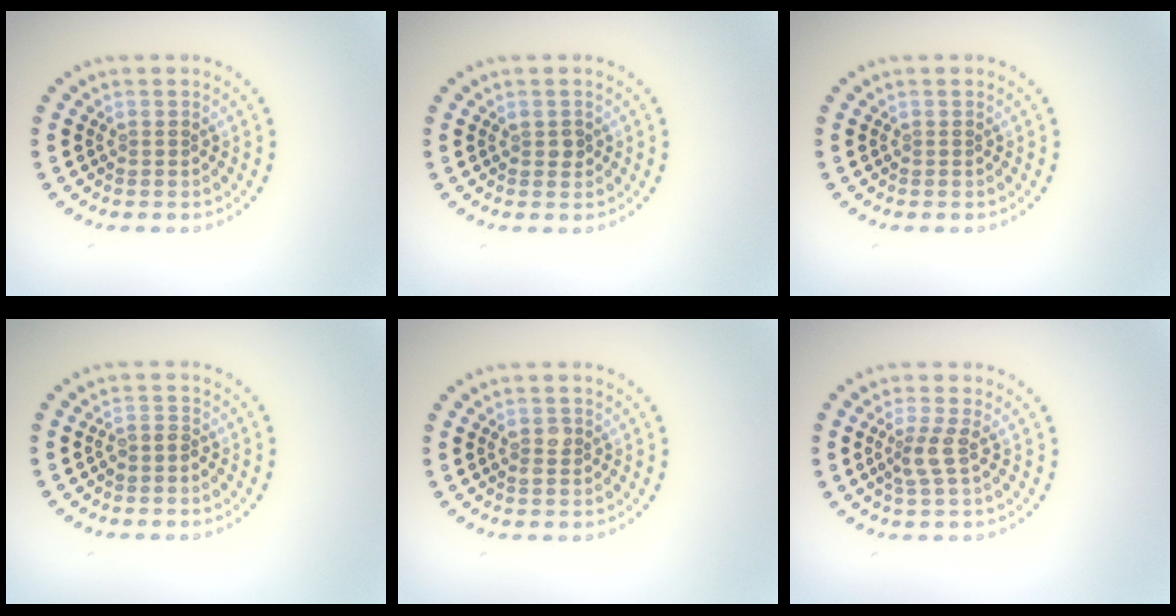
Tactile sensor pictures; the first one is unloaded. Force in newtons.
{"total": 0.8, "press": 0.8, "slide": 0.2}
{"total": 0.0}
{"total": 1.0, "press": 0.7, "slide": 0.6}
{"total": 1.2, "press": 1.2, "slide": 0.1}
{"total": 2.0, "press": 1.6, "slide": 1.3}